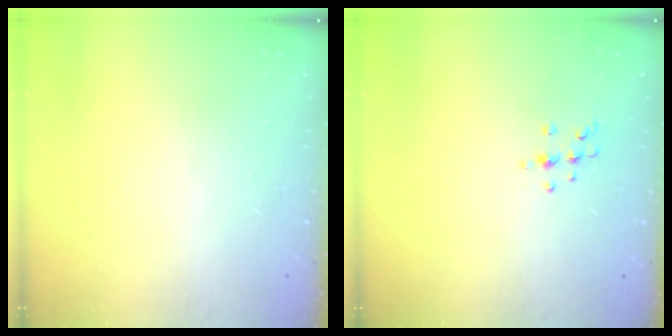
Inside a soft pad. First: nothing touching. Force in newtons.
{"total": 7.0, "press": 7.0, "slide": 0.6}